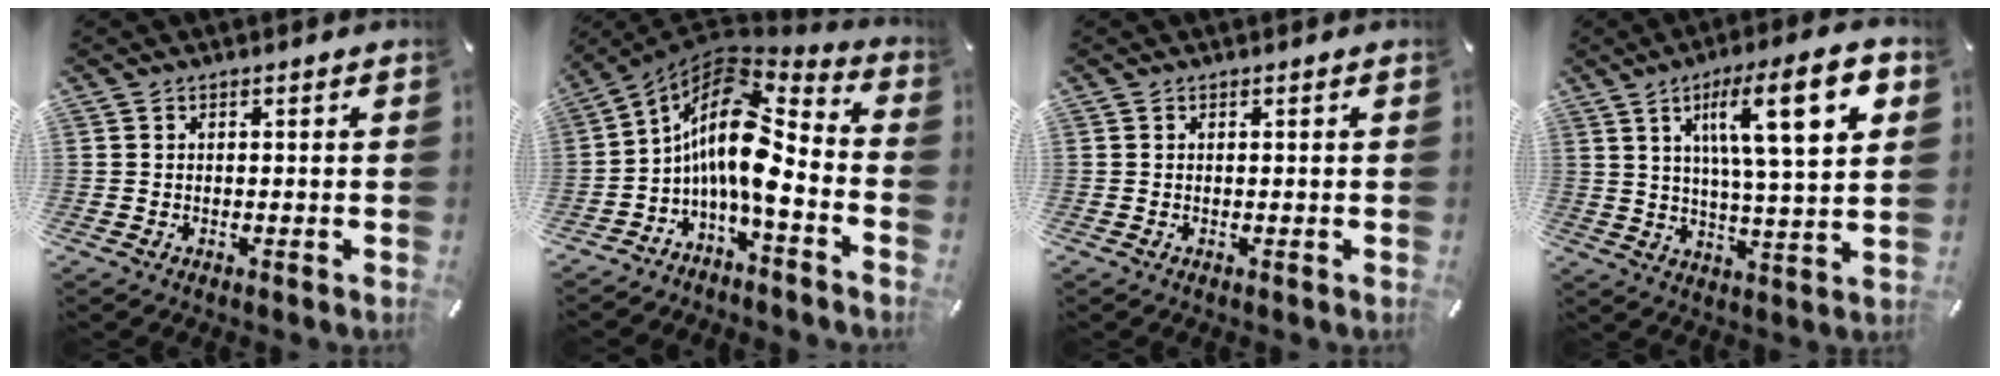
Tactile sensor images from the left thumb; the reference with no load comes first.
{"total": 15.3, "force": [-0.7, 7.3, 13.4], "torque": [-0.261, -0.019, -0.019]}
{"total": 0.0}
{"total": 17.6, "force": [7.2, 4.2, 15.5], "torque": [-0.246, -0.015, 0.104]}